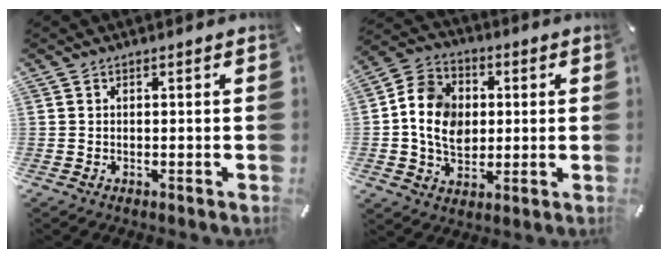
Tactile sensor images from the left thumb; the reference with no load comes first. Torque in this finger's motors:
{"motor_torque": [1.17, 1.25, 1.24, 0.10, 0.41]}